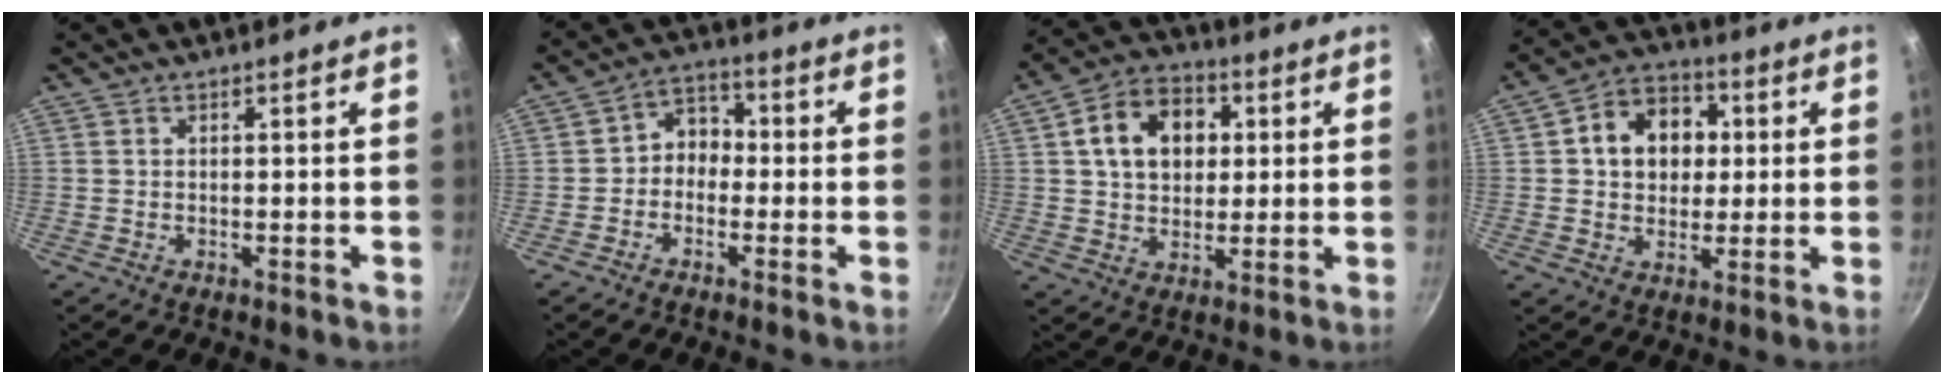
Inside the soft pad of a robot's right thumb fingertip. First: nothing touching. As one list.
[{"total": 5.5, "force": [-1.1, 4.5, 3.0], "torque": [-0.016, 0.029, -0.034]}, {"total": 12.9, "force": [3.1, 9.6, 8.0], "torque": [-0.106, 0.016, 0.042]}, {"total": 12.2, "force": [2.3, 9.7, 7.1], "torque": [-0.077, 0.015, 0.024]}]